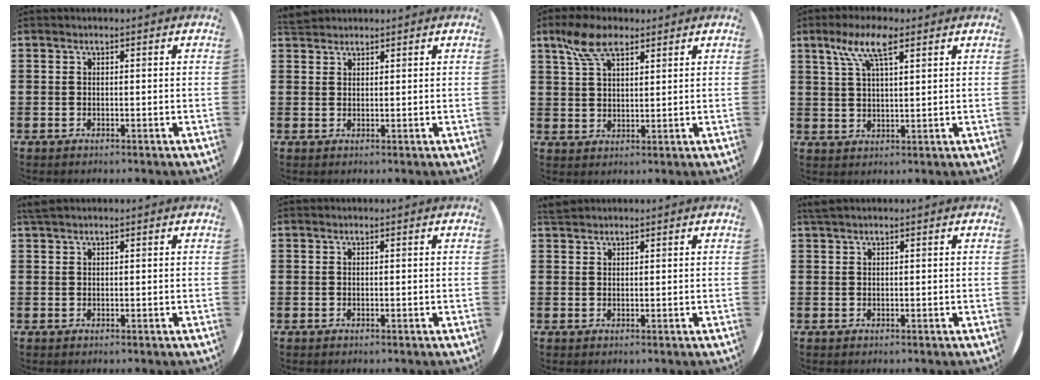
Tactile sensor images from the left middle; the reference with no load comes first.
{"total": 2.0, "force": [1.9, 0.6, 0.1], "torque": [-0.005, 0.005, 0.037]}
{"total": 6.6, "force": [4.3, 3.0, 3.9], "torque": [-0.087, 0.005, 0.080]}
{"total": 6.8, "force": [4.1, 2.2, 5.0], "torque": [-0.100, 0.007, 0.070]}
{"total": 0.8, "force": [0.8, 0.0, 0.1], "torque": [-0.003, 0.002, 0.016]}
{"total": 0.0}
{"total": 1.3, "force": [1.3, 0.3, 0.0], "torque": [-0.001, 0.004, 0.025]}
{"total": 0.7, "force": [0.6, -0.1, 0.2], "torque": [-0.003, 0.002, 0.012]}